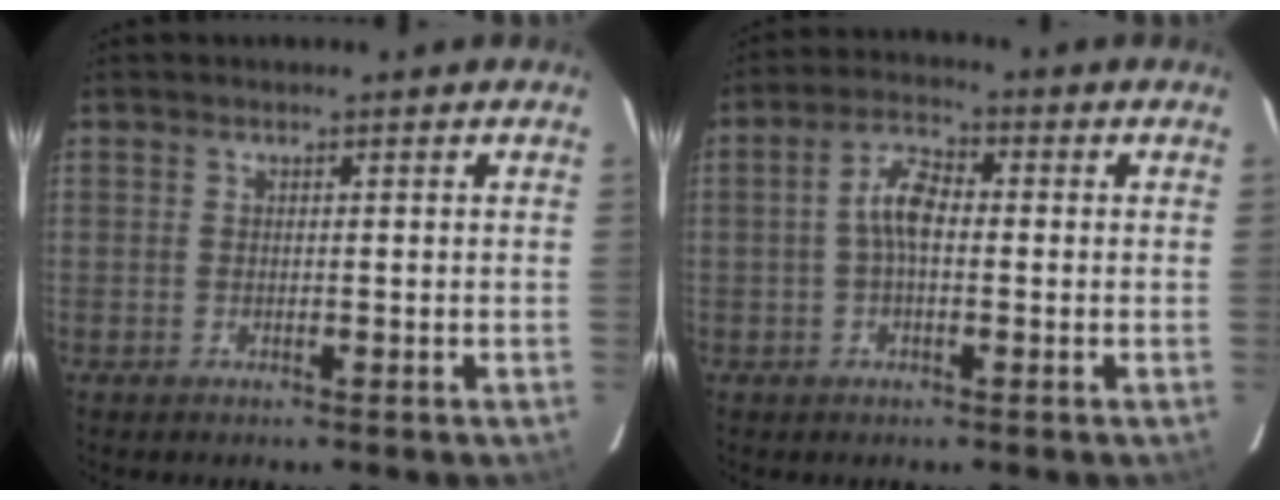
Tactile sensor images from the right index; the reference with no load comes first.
{"total": 5.5, "force": [-0.3, 2.7, 4.8], "torque": [-0.098, 0.017, -0.007]}